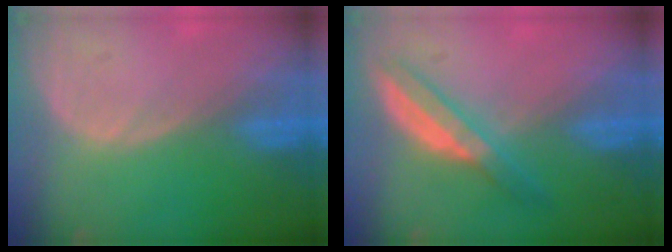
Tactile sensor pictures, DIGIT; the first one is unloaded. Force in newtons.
{"total": 5.9, "press": 5.2, "slide": 2.8}